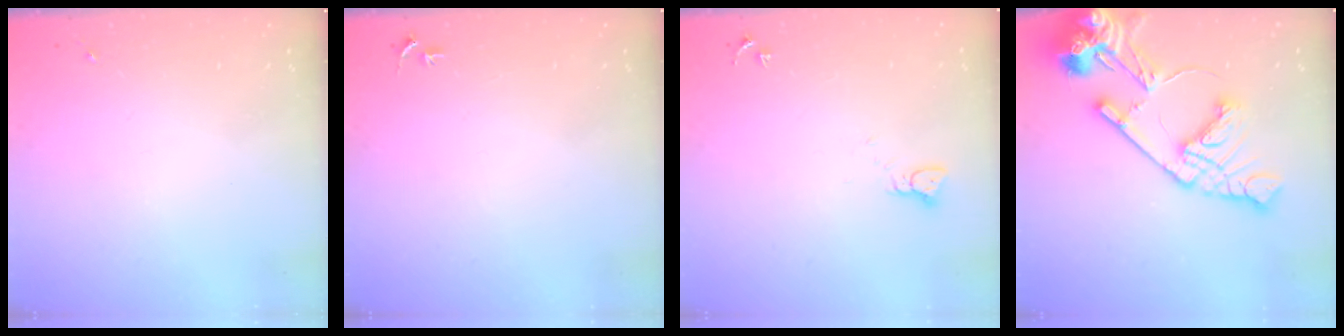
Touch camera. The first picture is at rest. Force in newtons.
{"total": 3.1, "press": 3.1, "slide": 0.3}
{"total": 2.2, "press": 2.2, "slide": 0.2}
{"total": 20.6, "press": 20.5, "slide": 2.7}